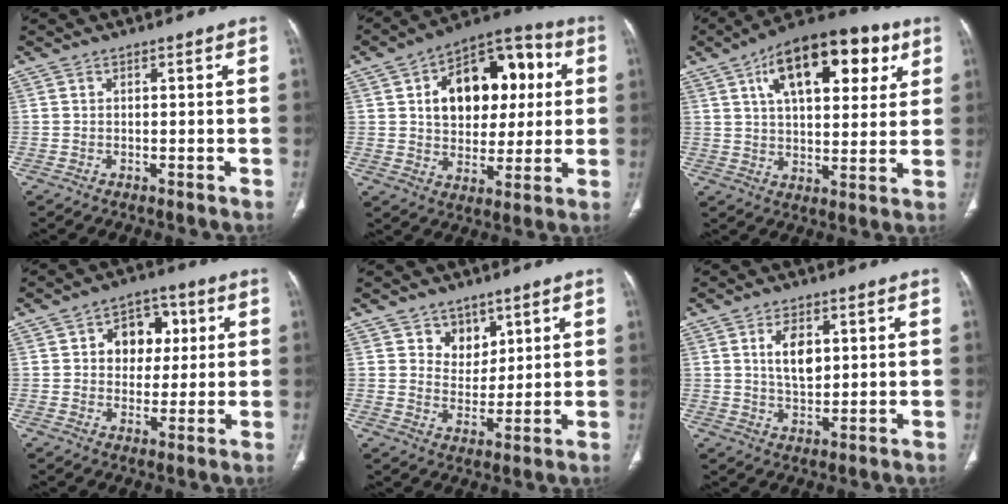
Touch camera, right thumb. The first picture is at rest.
{"total": 19.7, "force": [4.4, 12.8, 14.4], "torque": [-0.161, 0.021, 0.069]}
{"total": 20.9, "force": [8.8, 10.2, 16.0], "torque": [-0.210, -0.003, 0.135]}
{"total": 9.7, "force": [2.3, 7.4, 5.9], "torque": [-0.034, 0.004, 0.033]}
{"total": 6.2, "force": [3.7, 4.7, 1.8], "torque": [0.006, -0.025, 0.067]}
{"total": 6.6, "force": [1.9, 3.7, 5.0], "torque": [-0.073, -0.013, 0.038]}